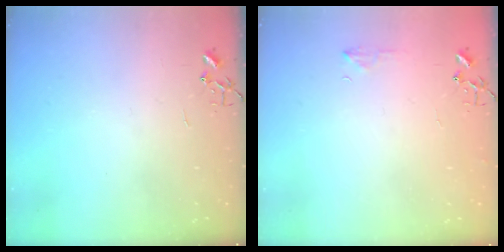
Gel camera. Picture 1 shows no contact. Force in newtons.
{"total": 6.4, "press": 6.3, "slide": 0.7}